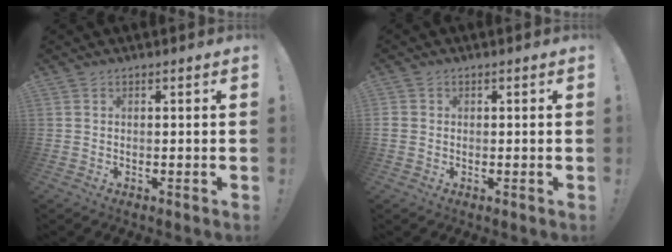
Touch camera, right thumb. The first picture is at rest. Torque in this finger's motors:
{"motor_torque": [0.04, -0.23, 0.18, -0.07, 0.03]}